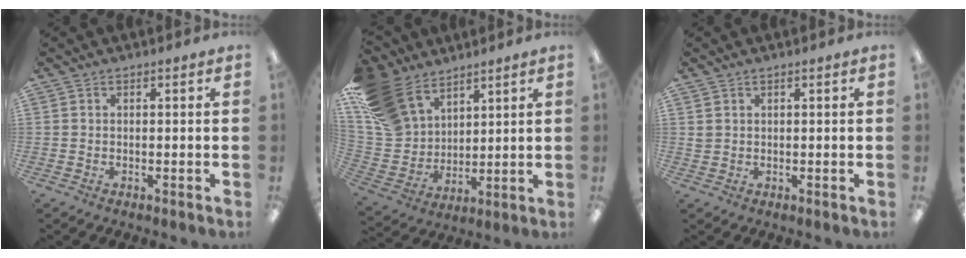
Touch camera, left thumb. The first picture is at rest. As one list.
[{"total": 17.3, "force": [11.5, 10.9, 6.9], "torque": [-0.163, -0.051, 0.228]}, {"total": 0.9, "force": [0.5, 0.8, 0.2], "torque": [-0.005, 0.002, 0.010]}]